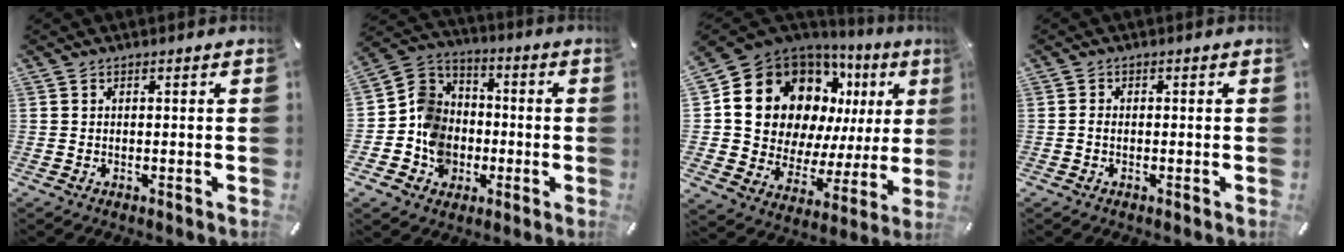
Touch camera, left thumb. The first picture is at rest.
{"total": 11.6, "force": [-3.5, 10.5, 3.5], "torque": [-0.086, 0.029, -0.058]}
{"total": 17.9, "force": [8.6, 13.9, 7.5], "torque": [-0.116, -0.072, 0.169]}
{"total": 0.8, "force": [-0.3, 0.4, 0.7], "torque": [-0.014, 0.000, -0.005]}